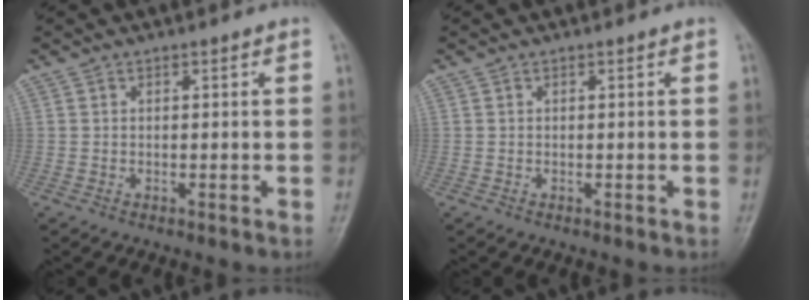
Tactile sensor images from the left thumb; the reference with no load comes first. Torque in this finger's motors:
{"motor_torque": [-0.16, 0.16, -0.02, 0.01, 0.00]}